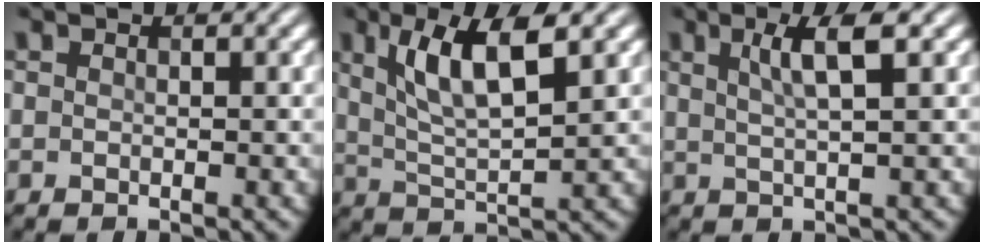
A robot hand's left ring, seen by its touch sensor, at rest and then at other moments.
{"total": 6.5, "force": [2.6, 1.8, 5.6], "torque": [-0.105, -0.001, 0.047]}
{"total": 3.7, "force": [1.5, 0.7, 3.3], "torque": [-0.049, 0.004, 0.025]}